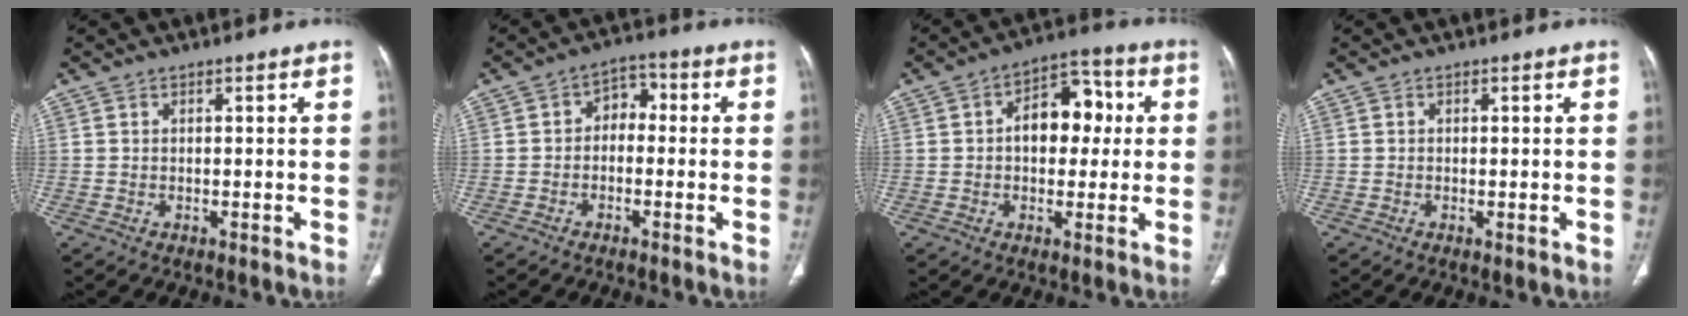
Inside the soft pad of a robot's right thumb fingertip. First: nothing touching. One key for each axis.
{"total": 5.0, "fx": -0.5, "fy": 3.7, "fz": 3.3, "tx": -0.027, "ty": 0.026, "tz": -0.022}
{"total": 11.0, "fx": 1.2, "fy": 7.2, "fz": 8.2, "tx": -0.083, "ty": 0.027, "tz": 0.012}
{"total": 0.6, "fx": -0.1, "fy": 0.1, "fz": 0.6, "tx": -0.013, "ty": -0.004, "tz": -0.002}